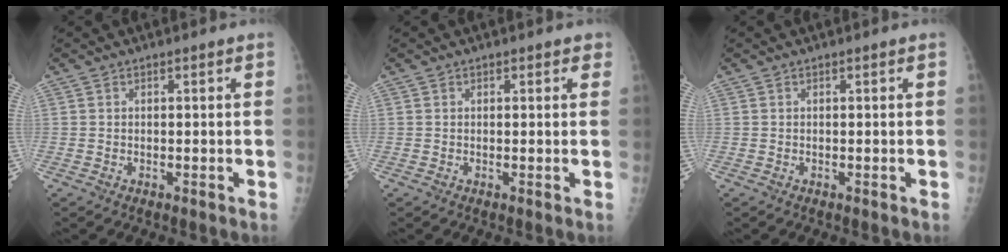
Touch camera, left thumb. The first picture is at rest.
{"total": 1.4, "force": [0.7, 1.0, 0.5], "torque": [0.012, 0.000, 0.002]}
{"total": 0.0}